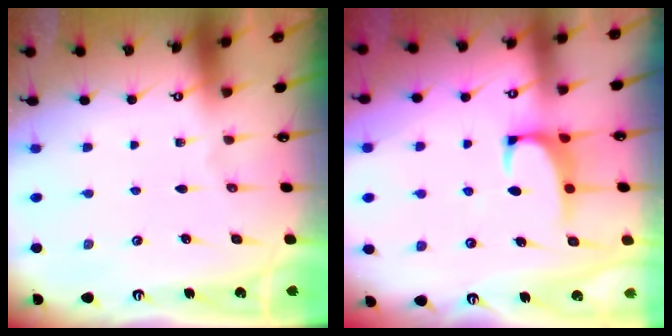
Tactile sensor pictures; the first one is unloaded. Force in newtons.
{"total": 2.0, "press": 1.7, "slide": 1.0}